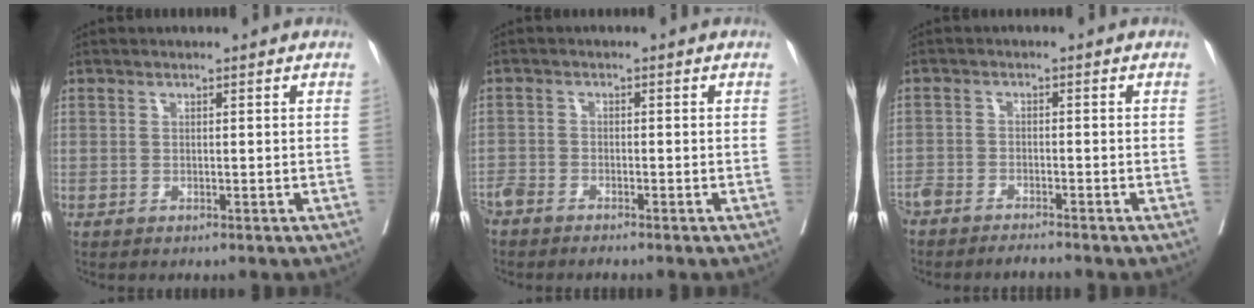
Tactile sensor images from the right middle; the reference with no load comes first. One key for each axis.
{"total": 3.4, "fx": -3.1, "fy": 0.7, "fz": 1.3, "tx": -0.020, "ty": -0.007, "tz": -0.059}
{"total": 4.5, "fx": -4.2, "fy": 0.5, "fz": 1.5, "tx": -0.022, "ty": -0.005, "tz": -0.074}